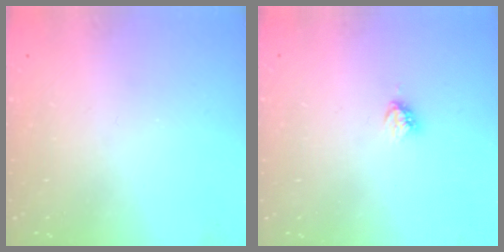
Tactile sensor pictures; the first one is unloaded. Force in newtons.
{"total": 3.8, "press": 3.8, "slide": 0.4}